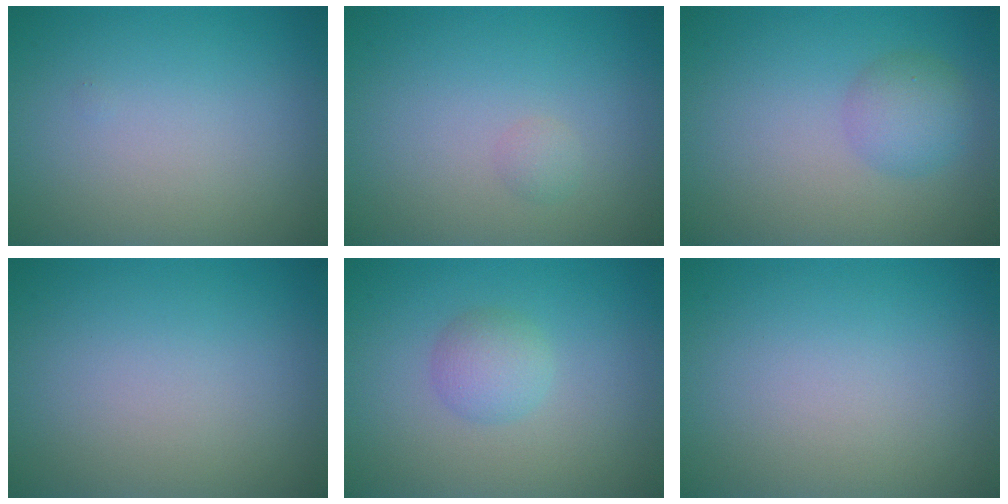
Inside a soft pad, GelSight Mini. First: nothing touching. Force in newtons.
{"total": 0.7, "press": 0.7, "slide": 0.0}
{"total": 2.6, "press": 2.6, "slide": 0.0}
{"total": 0.0}
{"total": 2.1, "press": 2.1, "slide": 0.1}
{"total": 0.0}